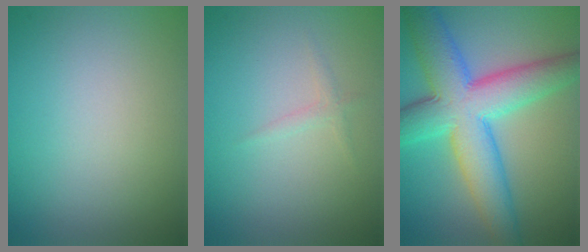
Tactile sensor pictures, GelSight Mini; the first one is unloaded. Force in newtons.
{"total": 0.8, "press": 0.8, "slide": 0.1}
{"total": 10.5, "press": 10.5, "slide": 0.2}